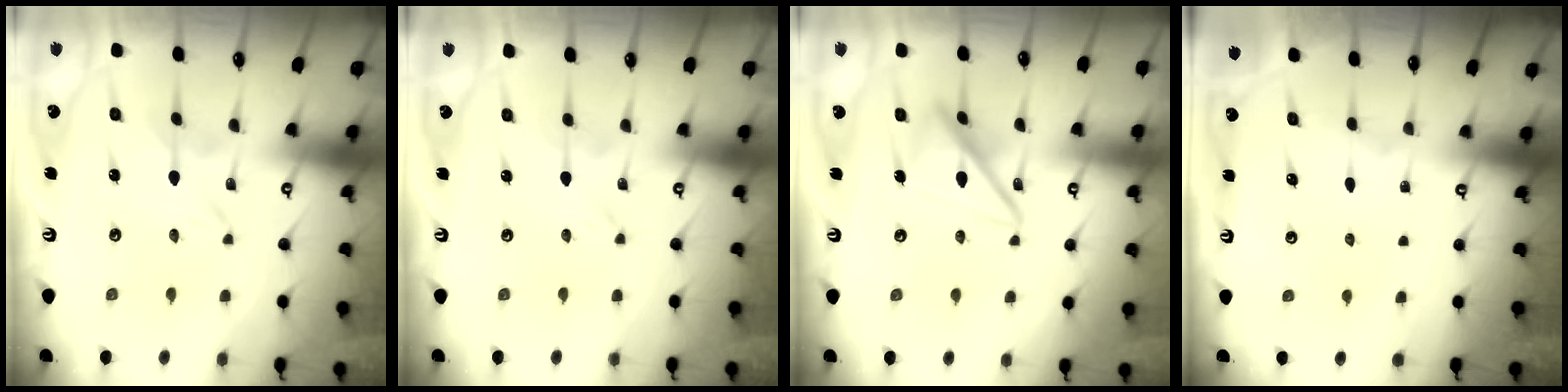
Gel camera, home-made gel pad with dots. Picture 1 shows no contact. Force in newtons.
{"total": 0.0}
{"total": 15.9, "press": 15.8, "slide": 1.6}
{"total": 0.0}